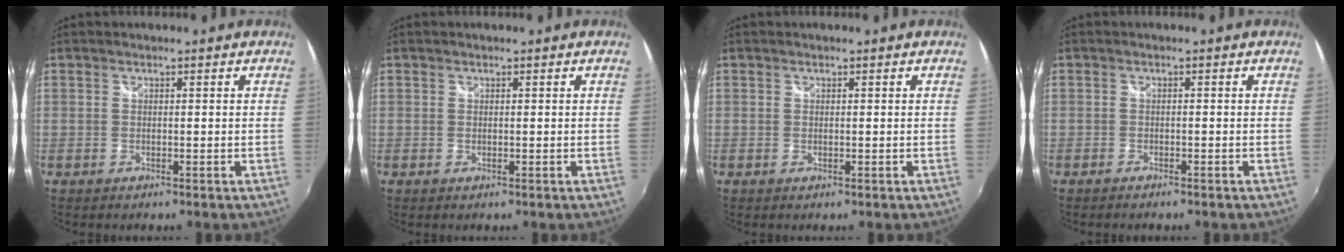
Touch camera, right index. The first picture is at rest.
{"total": 0.0}
{"total": 0.0}
{"total": 1.4, "force": [-1.3, 0.3, 0.5], "torque": [-0.016, -0.005, -0.024]}